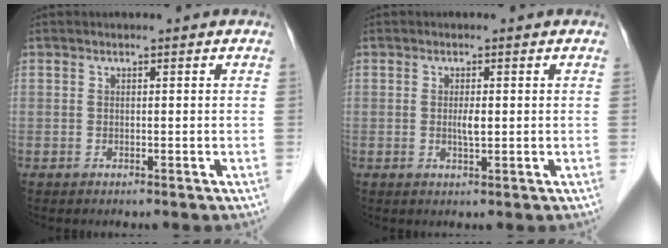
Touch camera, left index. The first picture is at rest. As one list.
[{"total": 1.9, "force": [-1.2, 0.2, 1.5], "torque": [-0.029, -0.007, -0.019]}]